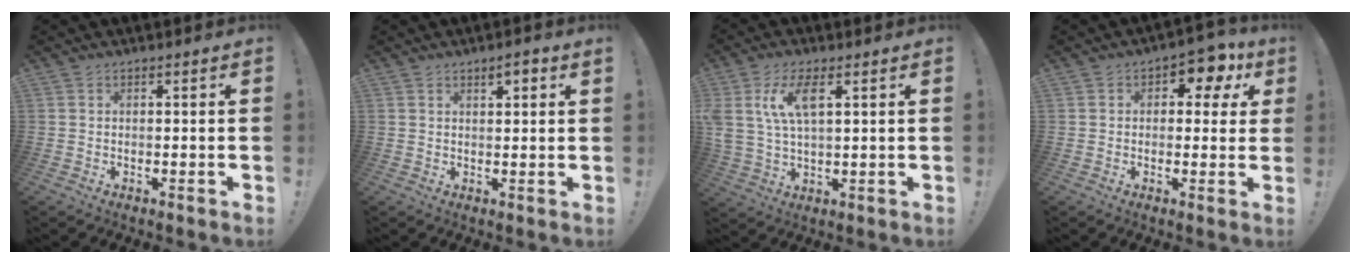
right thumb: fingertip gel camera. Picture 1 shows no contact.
{"total": 2.6, "force": [1.6, 0.6, 1.9], "torque": [-0.017, -0.007, 0.021]}
{"total": 9.9, "force": [4.1, 4.4, 7.9], "torque": [-0.157, -0.008, 0.074]}
{"total": 7.1, "force": [3.5, 4.5, 4.3], "torque": [-0.042, -0.025, 0.058]}